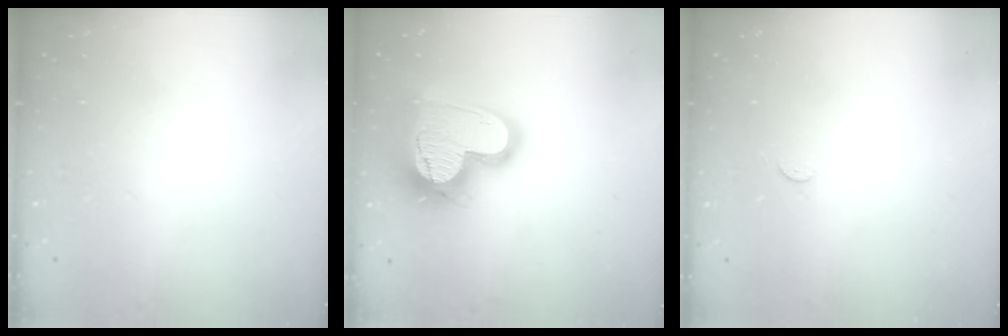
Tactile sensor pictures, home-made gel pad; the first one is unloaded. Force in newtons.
{"total": 22.4, "press": 22.3, "slide": 1.9}
{"total": 2.5, "press": 2.5, "slide": 0.3}